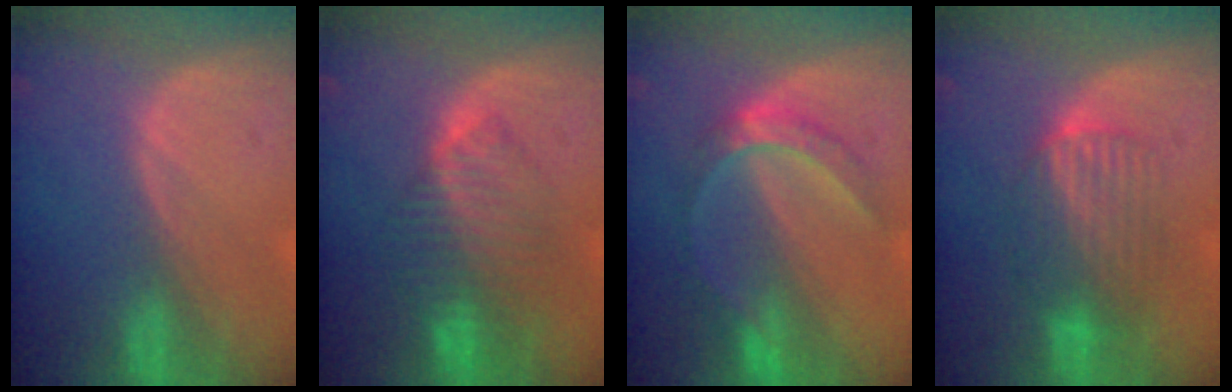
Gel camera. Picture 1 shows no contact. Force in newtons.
{"total": 8.2, "press": 7.2, "slide": 3.9}
{"total": 6.1, "press": 5.8, "slide": 1.8}
{"total": 6.5, "press": 6.4, "slide": 1.0}